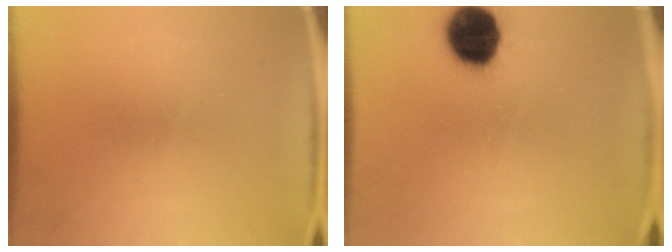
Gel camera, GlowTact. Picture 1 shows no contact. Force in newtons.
{"total": 13.9}